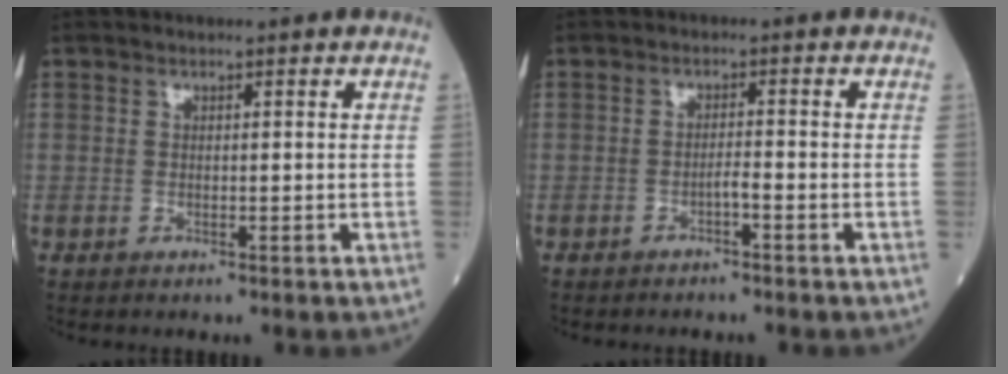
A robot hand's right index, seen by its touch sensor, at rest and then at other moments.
{"total": 1.4, "force": [-1.0, -0.1, 1.0], "torque": [-0.018, 0.002, -0.019]}